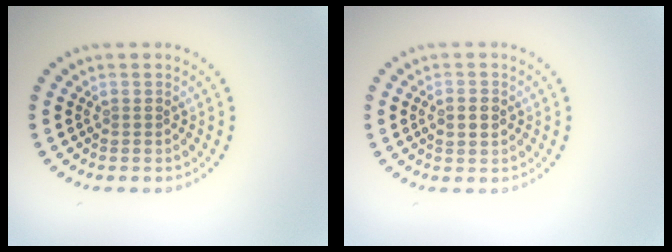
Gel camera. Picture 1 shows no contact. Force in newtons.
{"total": 1.7, "press": 1.7, "slide": 0.1}